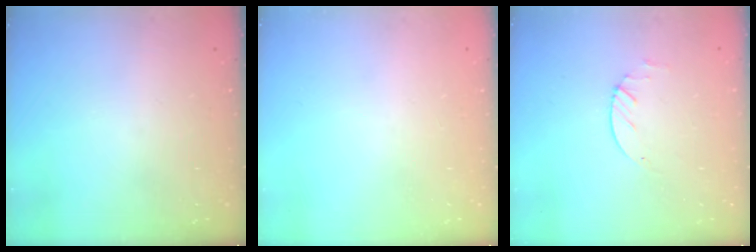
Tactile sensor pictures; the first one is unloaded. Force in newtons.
{"total": 0.0}
{"total": 1.9, "press": 1.9, "slide": 0.3}